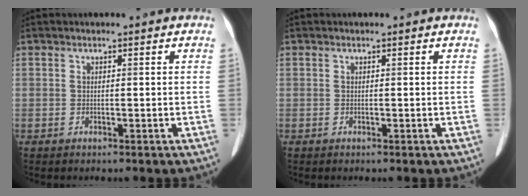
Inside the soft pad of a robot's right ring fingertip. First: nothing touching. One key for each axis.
{"total": 0.0}